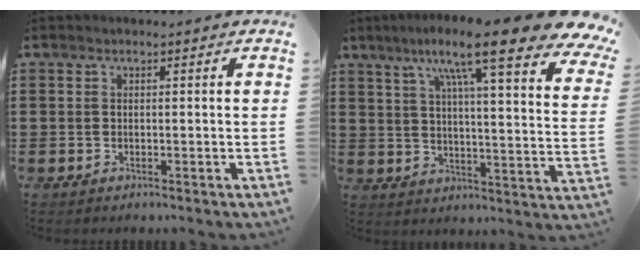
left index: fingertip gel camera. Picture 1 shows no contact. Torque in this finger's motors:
{"motor_torque": [2.14, 0.00, 1.05, 0.21]}